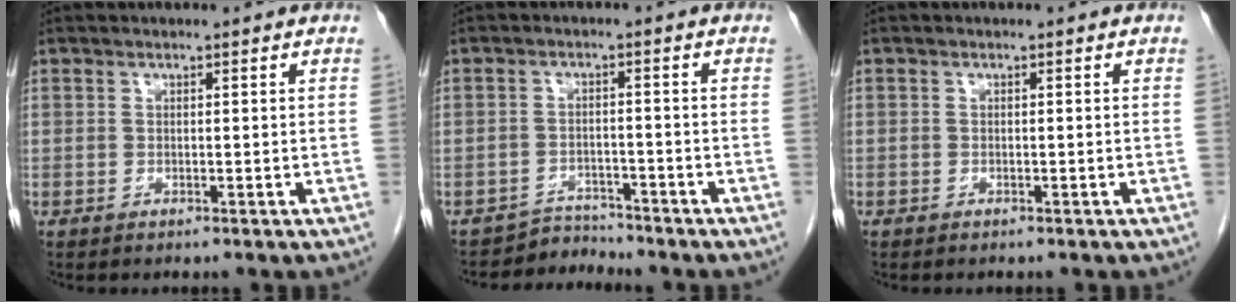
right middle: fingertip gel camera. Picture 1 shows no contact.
{"total": 3.2, "force": [-2.9, 0.3, -1.5], "torque": [0.033, 0.000, -0.046]}
{"total": 0.0}